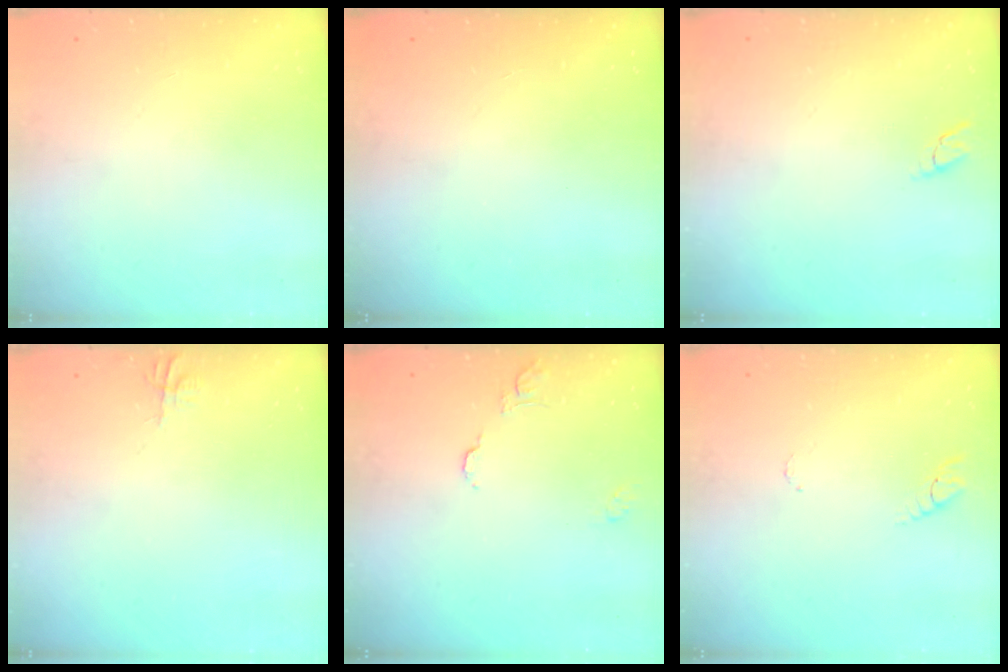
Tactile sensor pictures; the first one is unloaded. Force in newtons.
{"total": 0.0}
{"total": 3.7, "press": 3.7, "slide": 0.3}
{"total": 3.9, "press": 3.9, "slide": 0.4}
{"total": 7.4, "press": 7.4, "slide": 0.6}
{"total": 2.9, "press": 2.9, "slide": 0.4}